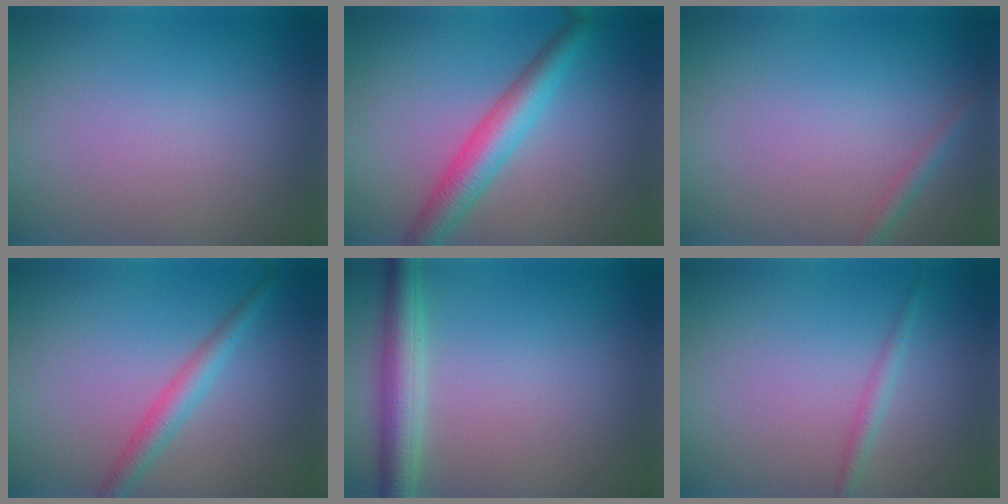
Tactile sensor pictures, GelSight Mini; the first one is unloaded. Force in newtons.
{"total": 4.6, "press": 4.6, "slide": 0.2}
{"total": 1.3, "press": 1.3, "slide": 0.1}
{"total": 2.6, "press": 2.5, "slide": 0.1}
{"total": 4.1, "press": 4.1, "slide": 0.1}
{"total": 1.3, "press": 1.3, "slide": 0.1}